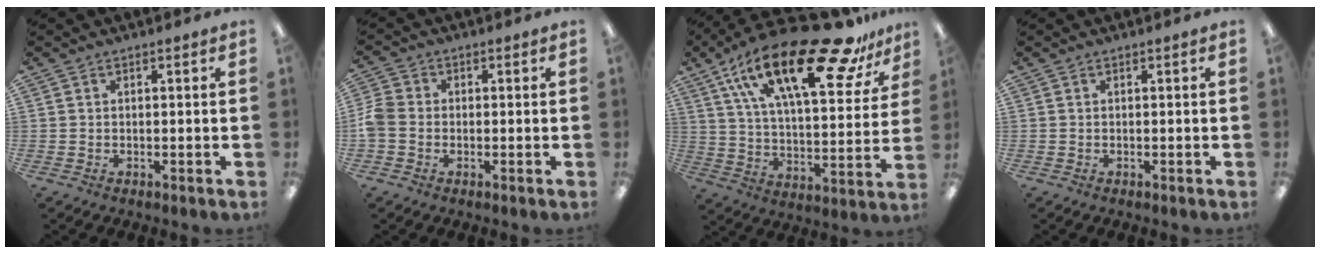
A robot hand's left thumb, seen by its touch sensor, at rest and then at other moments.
{"total": 4.7, "force": [-0.9, 3.8, 2.5], "torque": [-0.049, 0.012, -0.014]}
{"total": 29.7, "force": [17.7, 11.1, 21.1], "torque": [-0.344, -0.091, 0.292]}
{"total": 0.0}